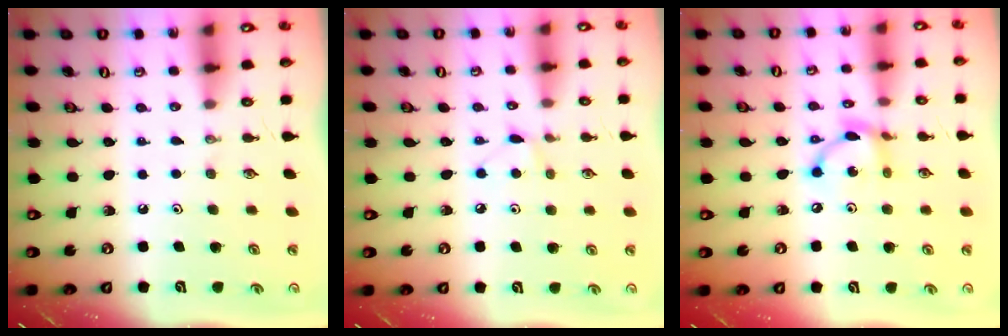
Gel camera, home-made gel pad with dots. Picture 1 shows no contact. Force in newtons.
{"total": 4.6, "press": 4.5, "slide": 0.6}
{"total": 8.3, "press": 8.3, "slide": 0.3}